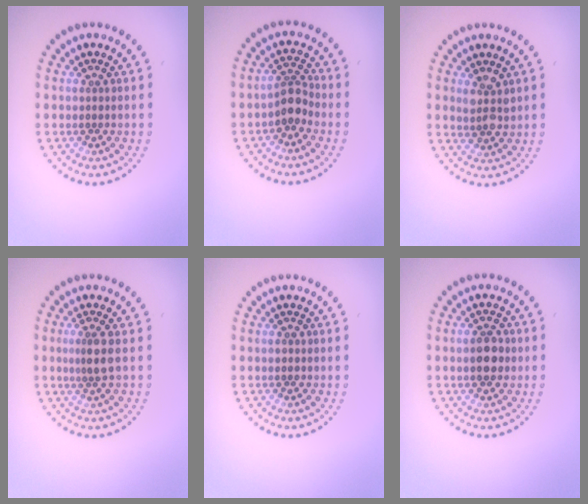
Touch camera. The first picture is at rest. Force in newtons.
{"total": 2.3, "press": 2.0, "slide": 1.3}
{"total": 2.3, "press": 2.1, "slide": 1.0}
{"total": 1.9, "press": 1.4, "slide": 1.3}
{"total": 0.9, "press": 0.9, "slide": 0.3}
{"total": 3.3, "press": 3.3, "slide": 0.1}